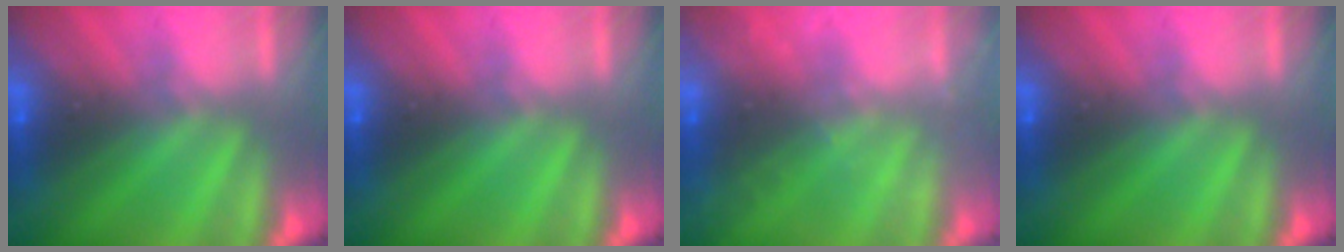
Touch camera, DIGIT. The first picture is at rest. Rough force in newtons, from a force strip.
{"total": 0.0}
{"total": 2.3}
{"total": 0.0}